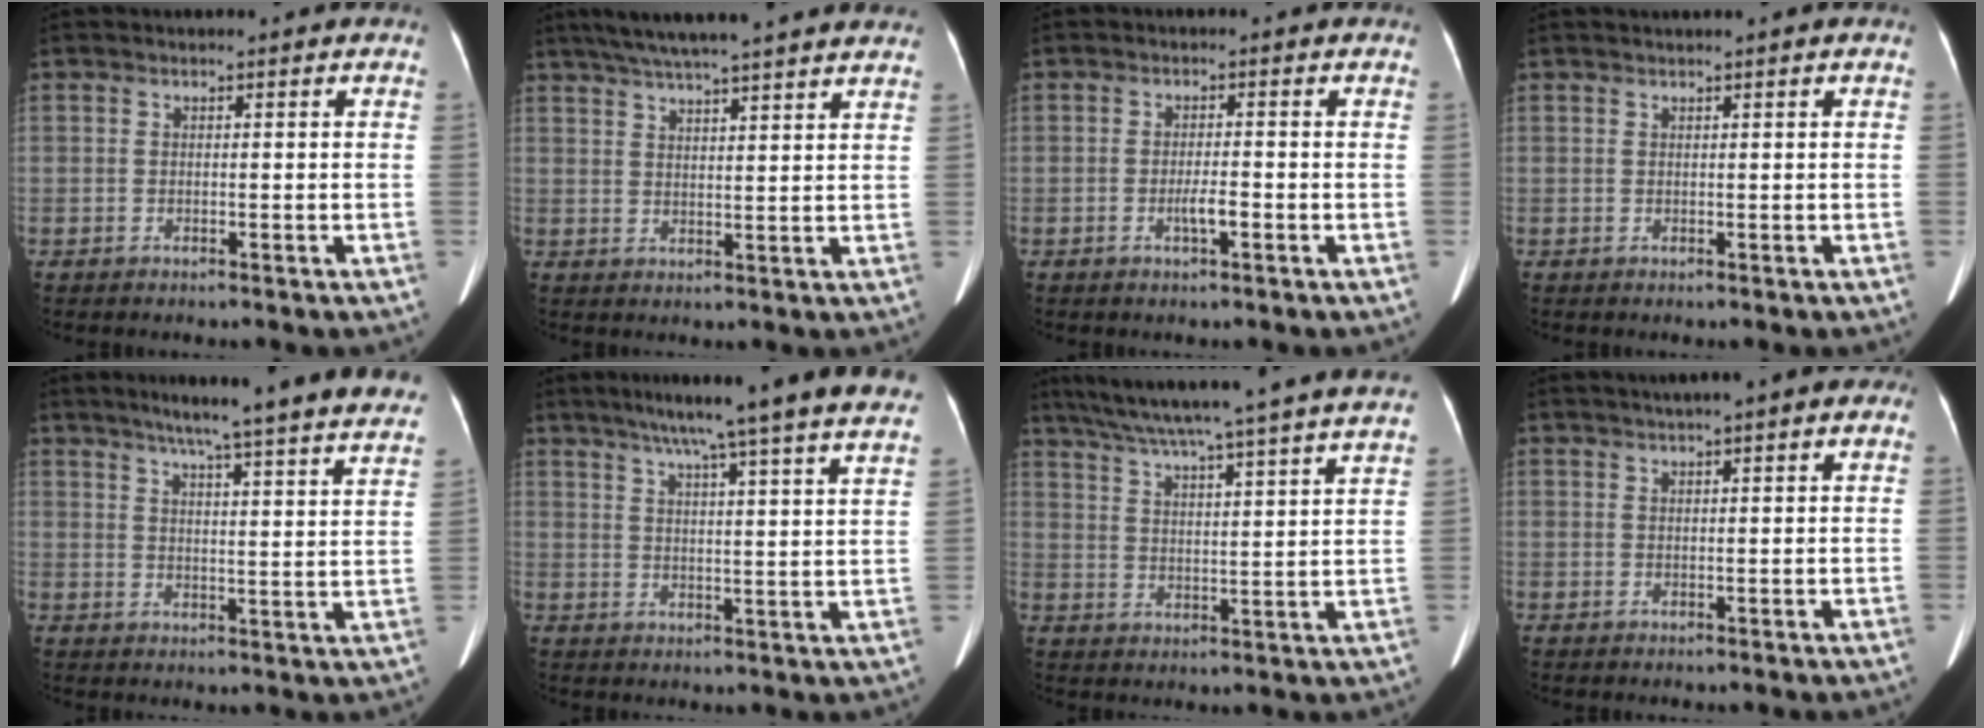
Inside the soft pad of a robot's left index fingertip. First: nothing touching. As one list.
[{"total": 18.4, "force": [15.9, 0.9, 9.3], "torque": [-0.154, 0.036, 0.214]}, {"total": 2.2, "force": [-0.9, 0.2, 2.0], "torque": [-0.036, 0.000, -0.018]}, {"total": 0.8, "force": [0.6, -0.2, 0.5], "torque": [-0.013, 0.010, 0.019]}, {"total": 22.6, "force": [19.7, -0.3, 11.0], "torque": [-0.162, -0.025, 0.241]}, {"total": 18.2, "force": [15.2, -1.3, 9.9], "torque": [-0.156, -0.003, 0.190]}, {"total": 23.9, "force": [20.9, -1.4, 11.6], "torque": [-0.198, -0.006, 0.283]}, {"total": 5.6, "force": [3.1, 0.8, 4.6], "torque": [-0.061, 0.032, 0.041]}]